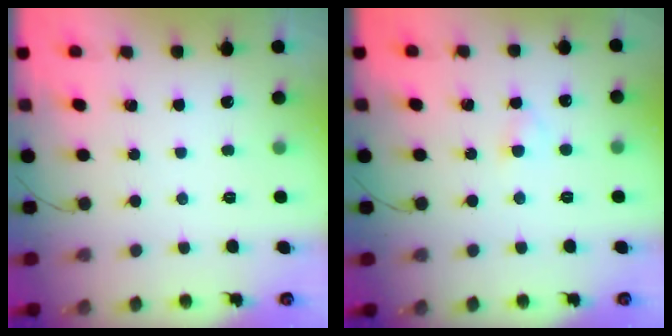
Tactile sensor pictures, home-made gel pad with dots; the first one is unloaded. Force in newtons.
{"total": 2.1, "press": 1.9, "slide": 0.9}